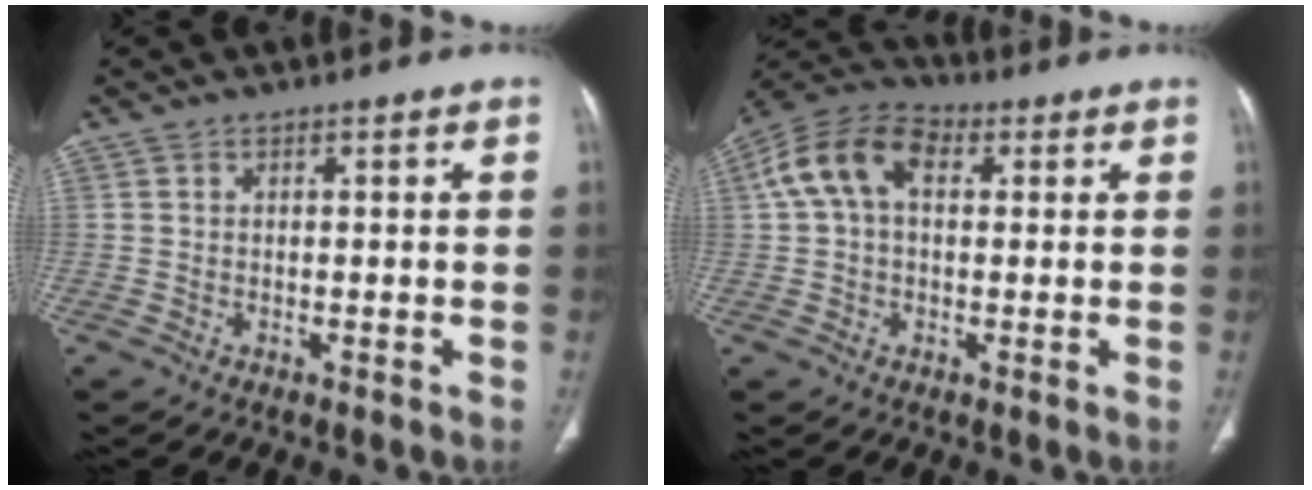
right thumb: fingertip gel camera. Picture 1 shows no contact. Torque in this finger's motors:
{"motor_torque": [-0.02, 0.44, 1.02, -0.25, 0.34]}